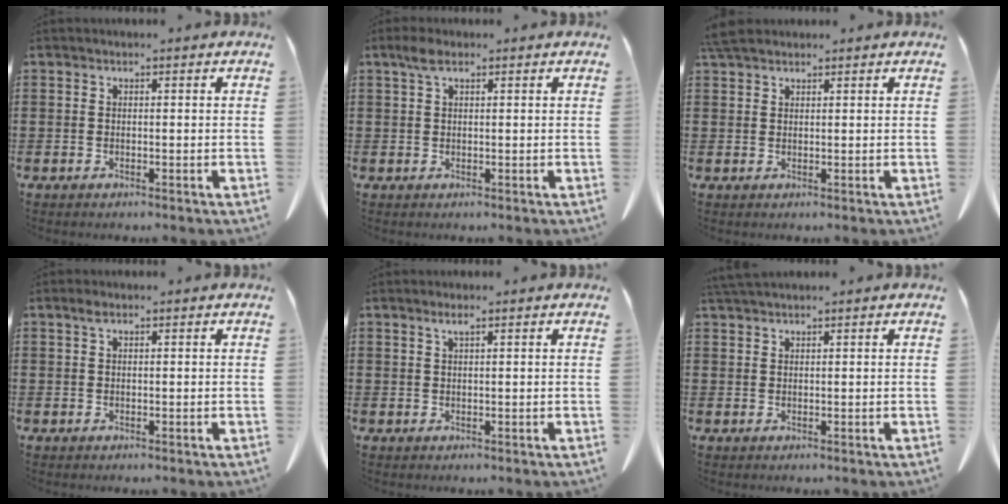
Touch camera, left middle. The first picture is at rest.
{"total": 2.3, "force": [1.2, 0.9, 1.7], "torque": [-0.040, 0.005, 0.021]}
{"total": 3.2, "force": [2.7, 0.9, 1.5], "torque": [-0.039, 0.001, 0.054]}
{"total": 1.0, "force": [0.5, 0.4, 0.8], "torque": [-0.019, 0.001, 0.010]}
{"total": 1.3, "force": [0.8, 0.0, 1.0], "torque": [-0.023, -0.001, 0.015]}
{"total": 1.5, "force": [1.3, 0.0, 0.5], "torque": [-0.014, -0.002, 0.027]}